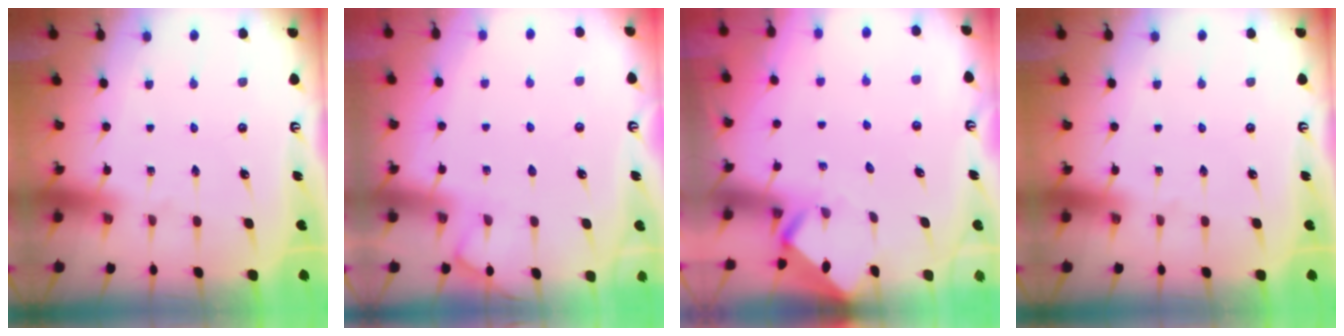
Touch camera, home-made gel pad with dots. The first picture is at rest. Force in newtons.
{"total": 4.3, "press": 4.3, "slide": 0.6}
{"total": 3.5, "press": 3.5, "slide": 0.2}
{"total": 0.0}